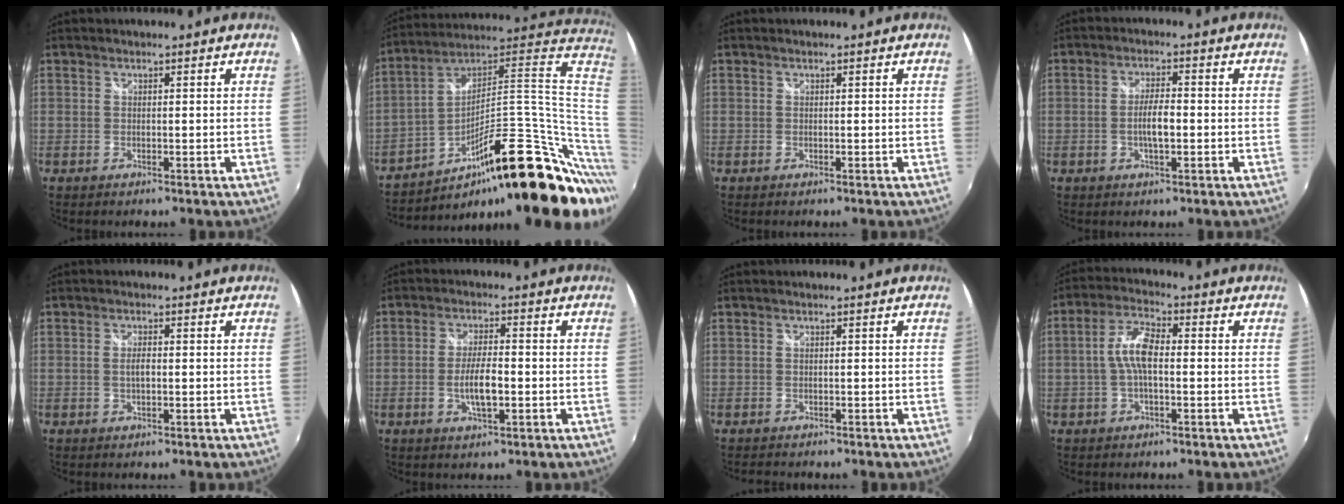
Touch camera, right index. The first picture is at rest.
{"total": 30.8, "force": [-7.9, 9.6, 28.2], "torque": [-0.405, 0.022, -0.113]}
{"total": 0.0}
{"total": 4.5, "force": [-0.9, 1.3, 4.2], "torque": [-0.079, 0.001, -0.016]}
{"total": 2.2, "force": [-0.1, 0.9, 2.0], "torque": [-0.037, 0.000, -0.003]}
{"total": 6.0, "force": [-1.5, 1.8, 5.5], "torque": [-0.108, -0.002, -0.027]}
{"total": 1.3, "force": [-1.2, 0.5, 0.3], "torque": [-0.009, -0.005, -0.019]}
{"total": 6.6, "force": [-0.6, 2.4, 6.1], "torque": [-0.127, 0.016, -0.014]}